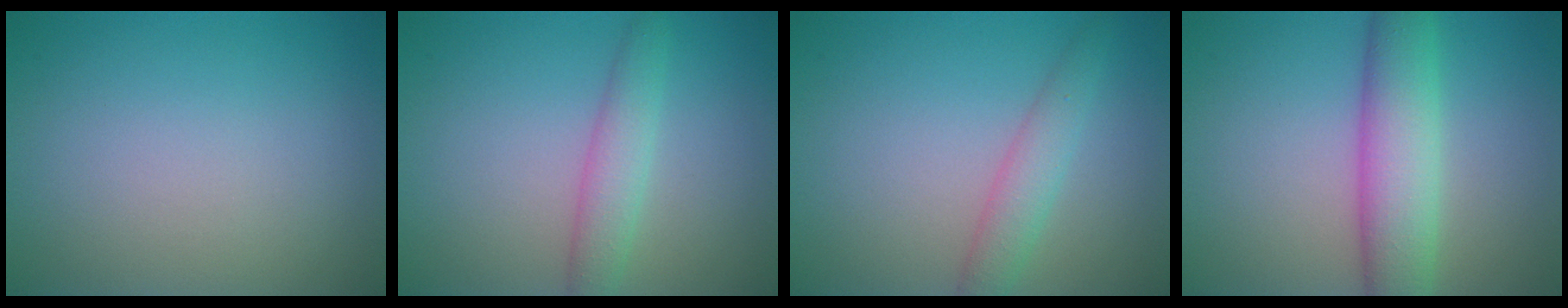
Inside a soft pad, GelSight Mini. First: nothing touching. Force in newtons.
{"total": 2.7, "press": 2.7, "slide": 0.0}
{"total": 2.5, "press": 2.5, "slide": 0.1}
{"total": 5.9, "press": 5.9, "slide": 0.1}